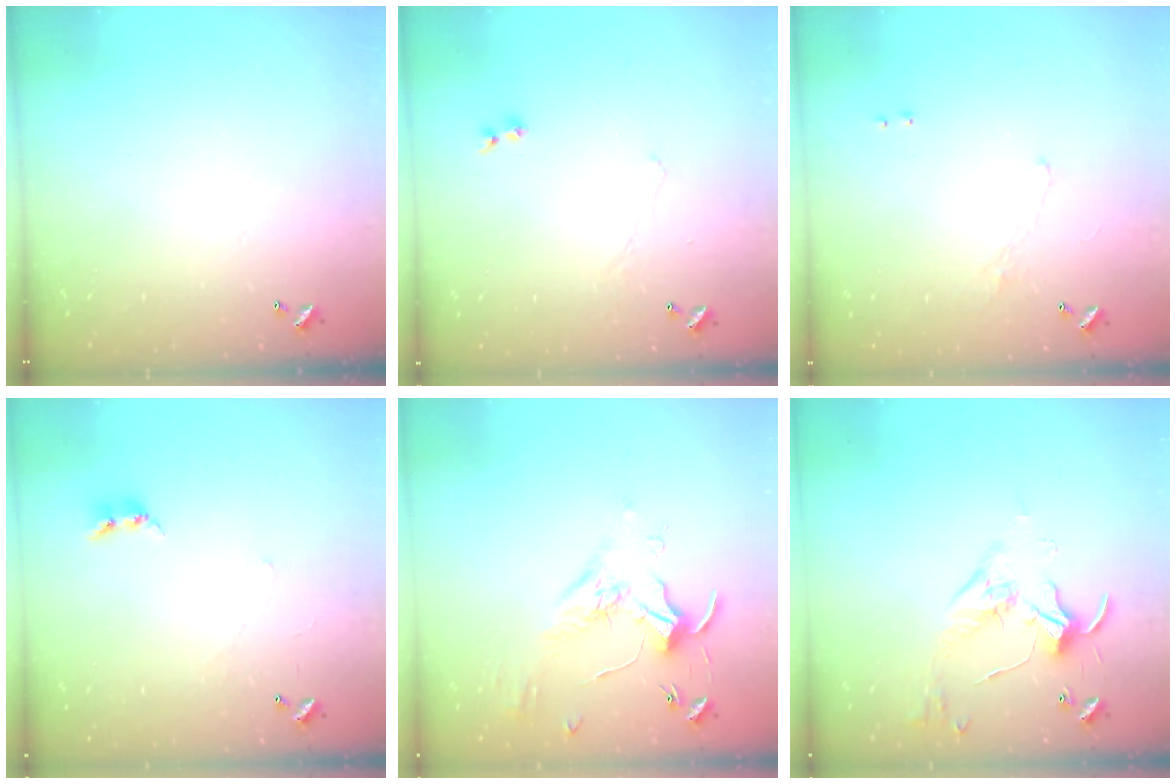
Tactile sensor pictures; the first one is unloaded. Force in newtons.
{"total": 1.5, "press": 1.4, "slide": 0.6}
{"total": 0.8, "press": 0.6, "slide": 0.5}
{"total": 2.4, "press": 2.4, "slide": 0.2}
{"total": 1.8, "press": 1.8, "slide": 0.4}
{"total": 3.4, "press": 3.4, "slide": 0.6}